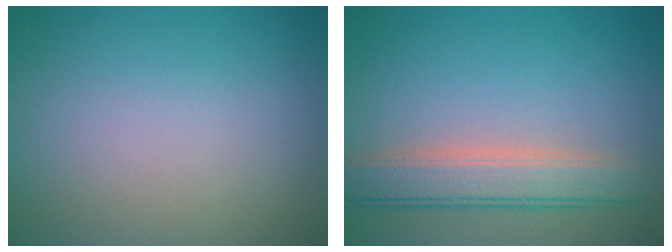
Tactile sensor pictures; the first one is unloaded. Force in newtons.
{"total": 4.7, "press": 4.7, "slide": 0.5}